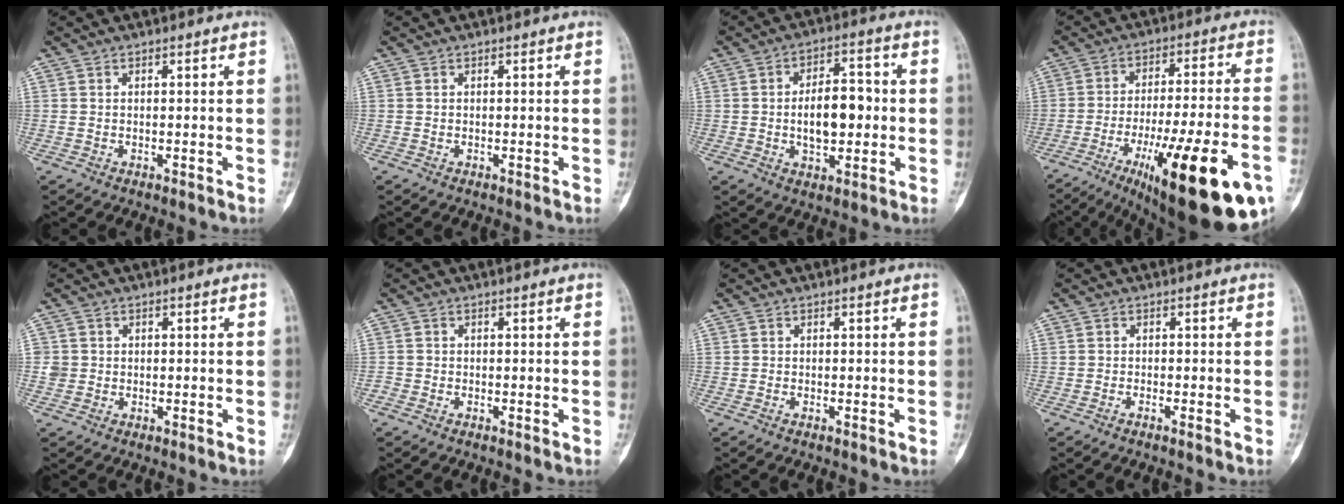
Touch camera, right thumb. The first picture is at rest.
{"total": 0.0}
{"total": 10.6, "force": [-0.4, 5.8, 8.9], "torque": [-0.121, 0.018, -0.003]}
{"total": 26.7, "force": [-12.4, 6.2, 22.9], "torque": [-0.296, 0.031, -0.179]}
{"total": 1.9, "force": [0.0, 1.9, 0.3], "torque": [0.006, 0.006, 0.001]}
{"total": 0.8, "force": [-0.7, 0.3, 0.2], "torque": [-0.006, -0.001, -0.018]}
{"total": 0.0}
{"total": 0.9, "force": [-0.7, -0.1, 0.5], "torque": [-0.011, 0.003, -0.012]}